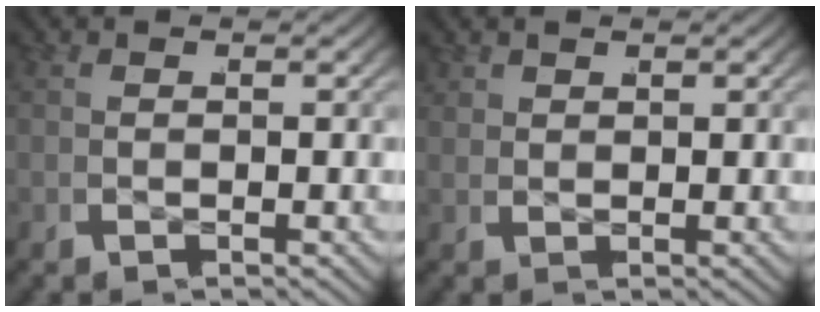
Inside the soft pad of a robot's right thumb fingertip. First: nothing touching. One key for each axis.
{"total": 1.3, "fx": 1.0, "fy": 0.7, "fz": 0.6, "tx": -0.006, "ty": -0.004, "tz": 0.028}